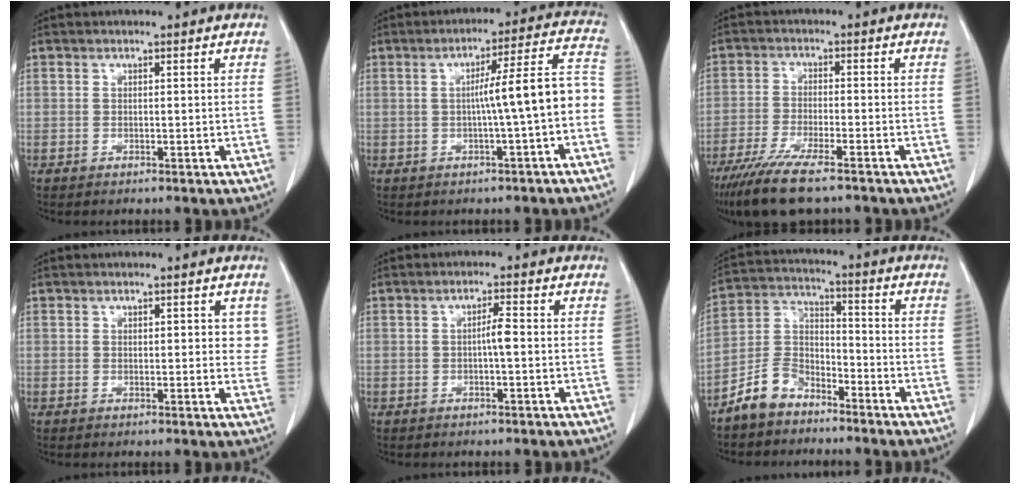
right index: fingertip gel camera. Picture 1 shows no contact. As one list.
[{"total": 9.2, "force": [-1.7, -0.2, 9.1], "torque": [-0.123, 0.032, -0.024]}, {"total": 10.8, "force": [-8.3, 1.6, 6.7], "torque": [-0.116, -0.026, -0.136]}, {"total": 3.6, "force": [1.4, 1.8, 2.8], "torque": [-0.019, -0.005, 0.011]}, {"total": 2.3, "force": [-0.2, 0.1, 2.3], "torque": [-0.039, 0.003, -0.004]}, {"total": 7.6, "force": [-5.9, 4.1, 2.4], "torque": [-0.055, 0.014, -0.118]}]